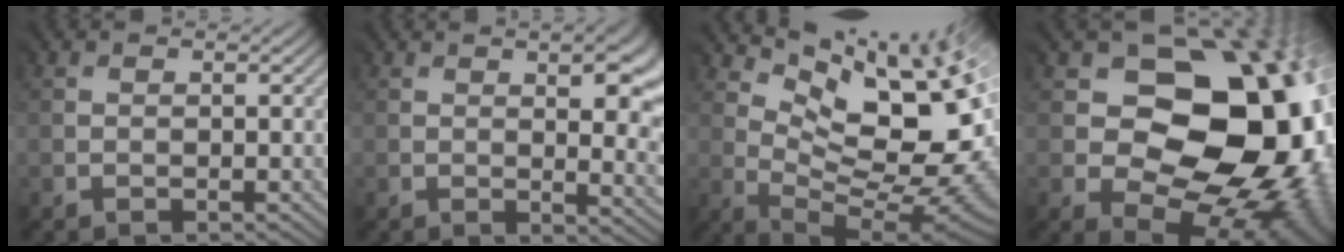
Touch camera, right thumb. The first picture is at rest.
{"total": 8.3, "force": [0.7, 2.9, 7.7], "torque": [-0.084, 0.016, 0.012]}
{"total": 12.5, "force": [4.9, 4.7, 10.4], "torque": [-0.172, -0.002, 0.107]}
{"total": 18.6, "force": [-0.3, 13.9, 12.4], "torque": [-0.129, -0.024, 0.010]}